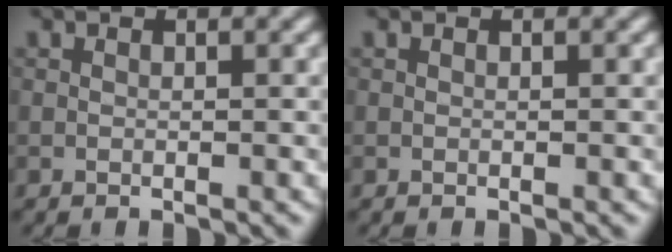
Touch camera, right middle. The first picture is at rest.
{"total": 0.0}